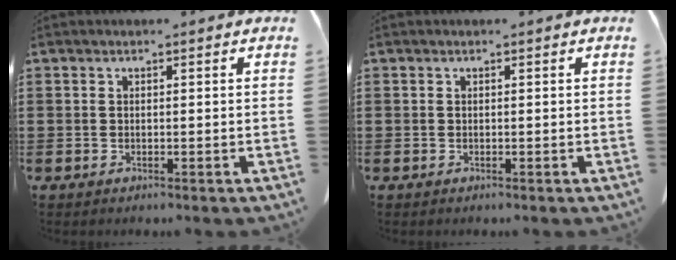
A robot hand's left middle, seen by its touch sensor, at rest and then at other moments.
{"total": 0.0}